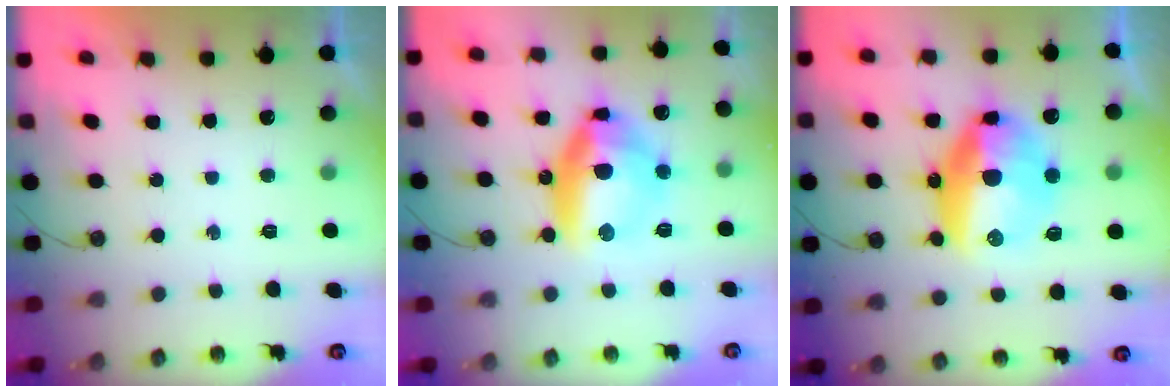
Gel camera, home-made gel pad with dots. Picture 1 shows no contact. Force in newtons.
{"total": 15.9, "press": 15.7, "slide": 2.4}
{"total": 17.5, "press": 16.8, "slide": 5.0}